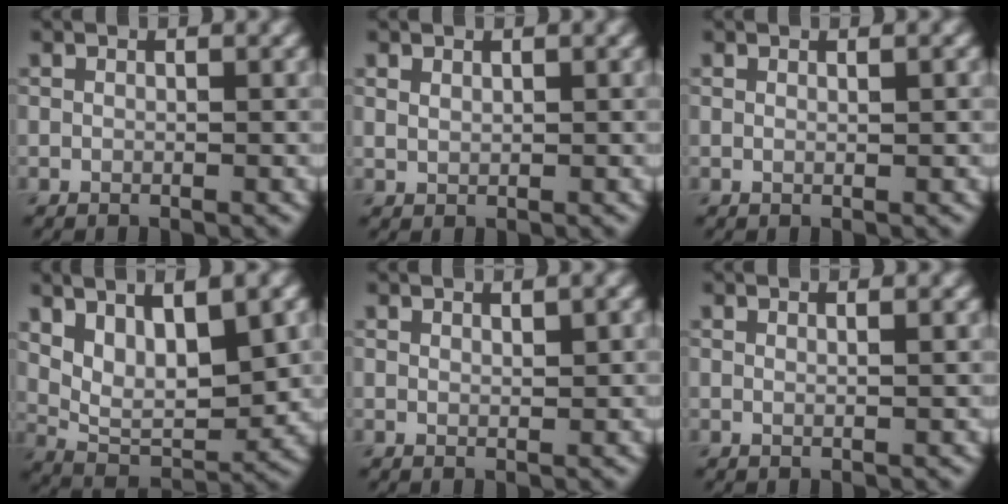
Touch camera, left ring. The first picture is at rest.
{"total": 0.8, "force": [0.6, 0.4, 0.3], "torque": [-0.010, -0.001, 0.016]}
{"total": 0.7, "force": [0.3, 0.2, 0.6], "torque": [-0.004, 0.001, 0.003]}
{"total": 7.4, "force": [2.7, 3.4, 6.0], "torque": [-0.111, -0.010, 0.050]}
{"total": 1.0, "force": [0.7, 0.1, 0.6], "torque": [-0.010, 0.001, 0.013]}
{"total": 1.2, "force": [0.5, 0.5, 0.9], "torque": [-0.006, 0.001, -0.002]}